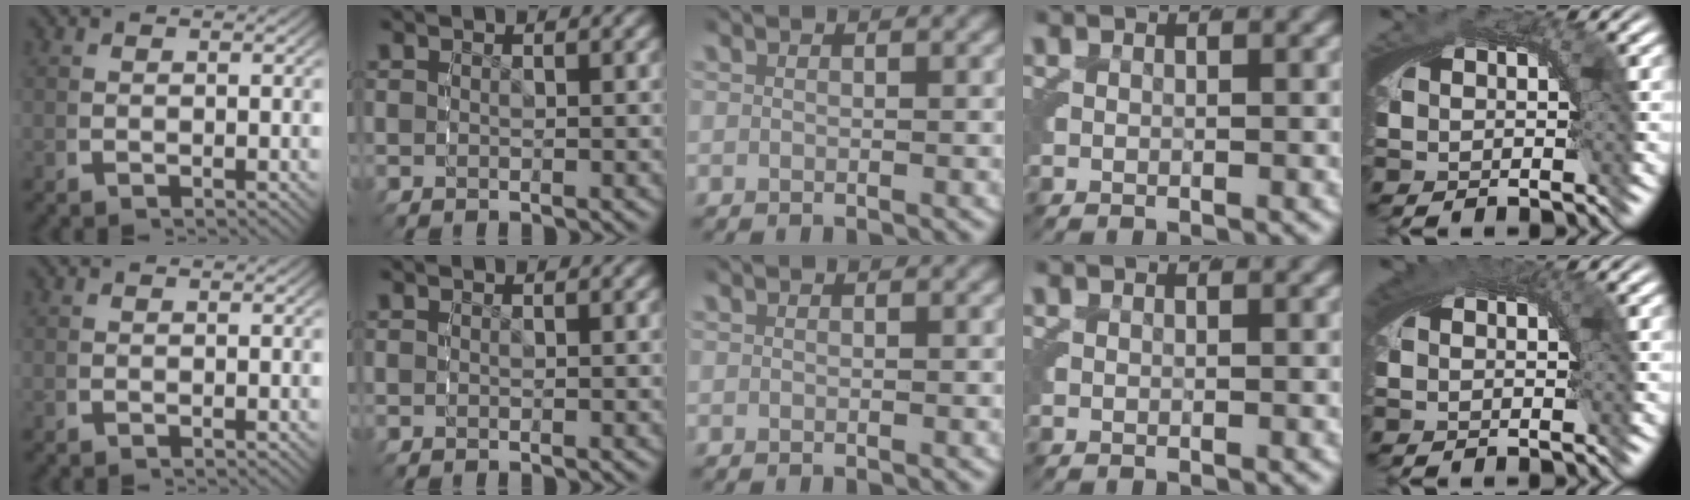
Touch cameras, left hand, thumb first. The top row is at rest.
{"little": {"total": 0.5, "force": [0.1, 0.4, 0.4], "torque": [-0.003, -0.004, 0.001]}}